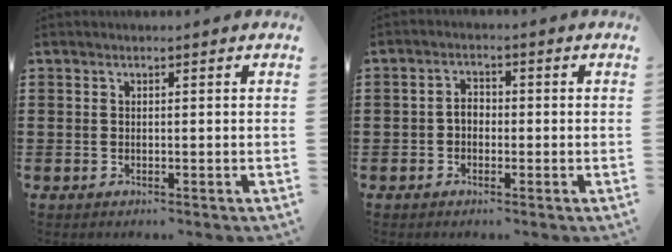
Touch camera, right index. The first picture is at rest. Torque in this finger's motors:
{"motor_torque": [0.46, -0.36, 0.22, 0.05]}